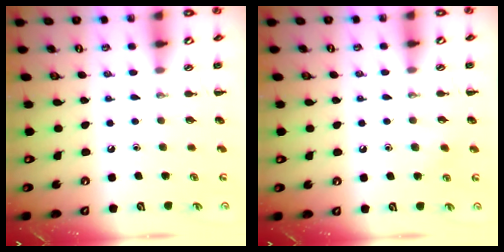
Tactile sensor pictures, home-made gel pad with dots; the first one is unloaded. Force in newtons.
{"total": 3.9, "press": 3.7, "slide": 1.1}